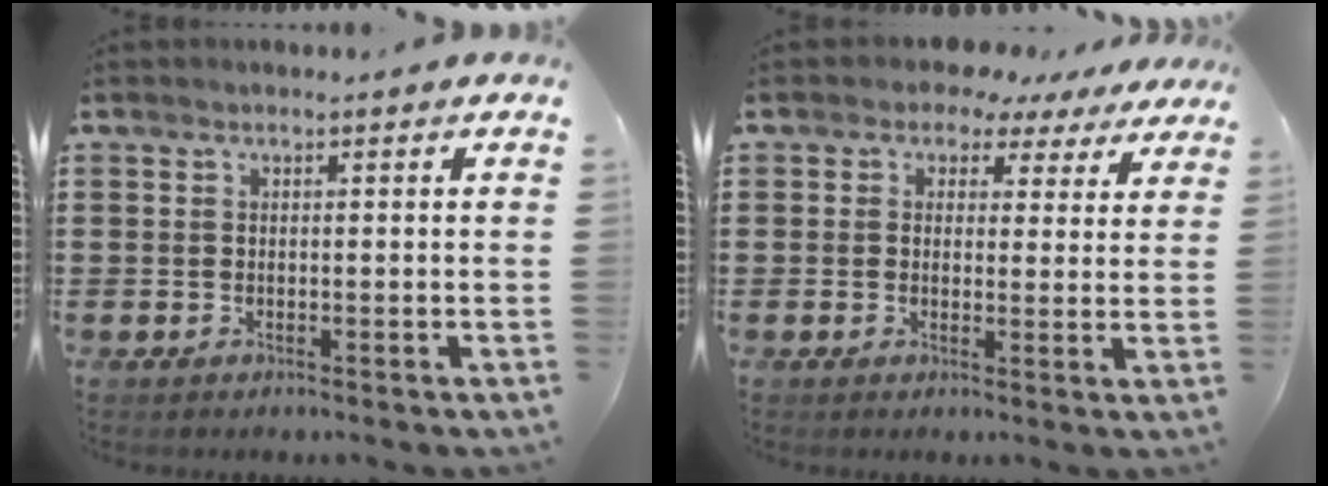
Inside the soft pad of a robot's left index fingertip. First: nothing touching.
{"total": 3.4, "force": [2.6, 2.1, 0.8], "torque": [-0.023, -0.005, 0.043]}